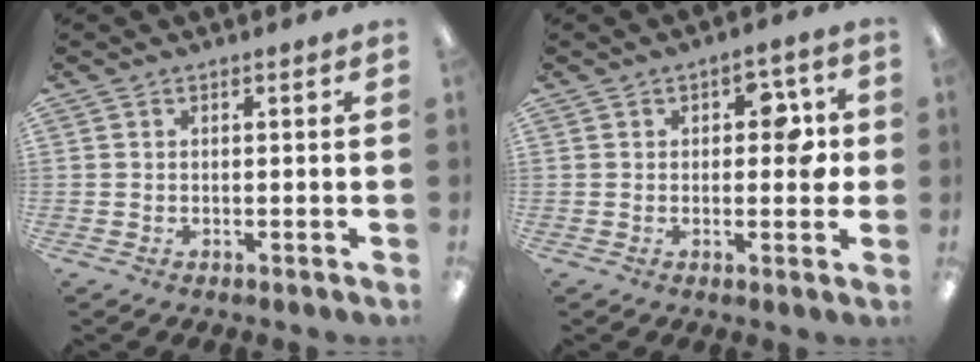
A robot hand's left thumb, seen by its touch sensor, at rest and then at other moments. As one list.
[{"total": 6.8, "force": [1.3, 3.9, 5.4], "torque": [-0.063, 0.002, 0.016]}]